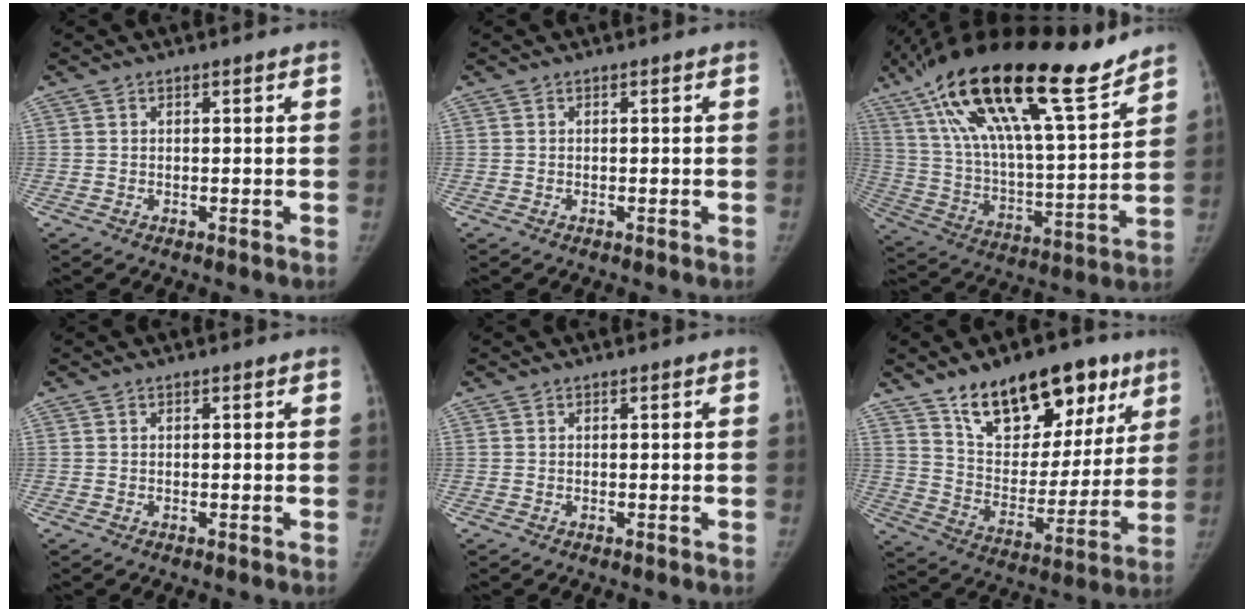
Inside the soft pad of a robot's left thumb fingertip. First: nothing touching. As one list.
[{"total": 0.0}, {"total": 29.7, "force": [19.9, 7.4, 20.8], "torque": [-0.350, -0.050, 0.344]}, {"total": 0.0}, {"total": 0.0}, {"total": 22.8, "force": [13.9, 12.0, 13.5], "torque": [-0.155, -0.046, 0.229]}]